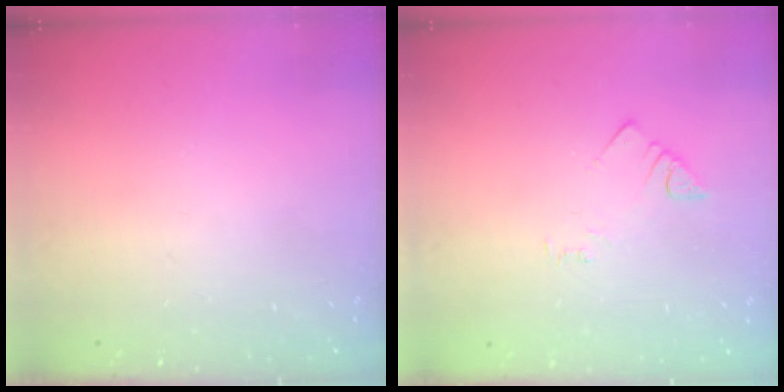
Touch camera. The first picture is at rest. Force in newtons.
{"total": 2.5, "press": 2.5, "slide": 0.4}